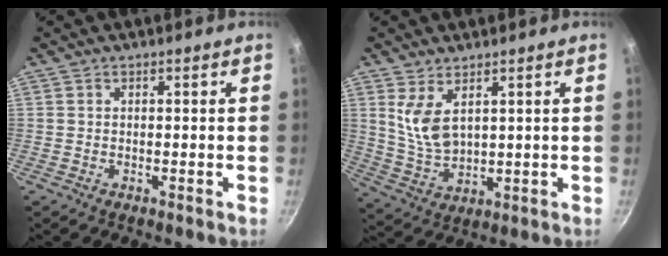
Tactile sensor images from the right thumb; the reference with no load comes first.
{"total": 7.7, "force": [3.3, 4.1, 5.6], "torque": [-0.101, -0.035, 0.075]}